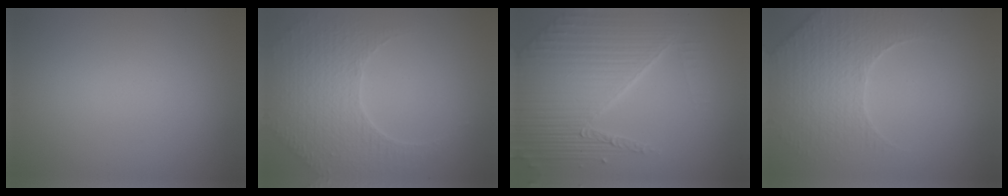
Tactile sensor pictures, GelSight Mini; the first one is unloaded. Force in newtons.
{"total": 5.1, "press": 3.7, "slide": 3.5}
{"total": 8.6, "press": 5.7, "slide": 6.5}
{"total": 3.8, "press": 3.7, "slide": 0.8}